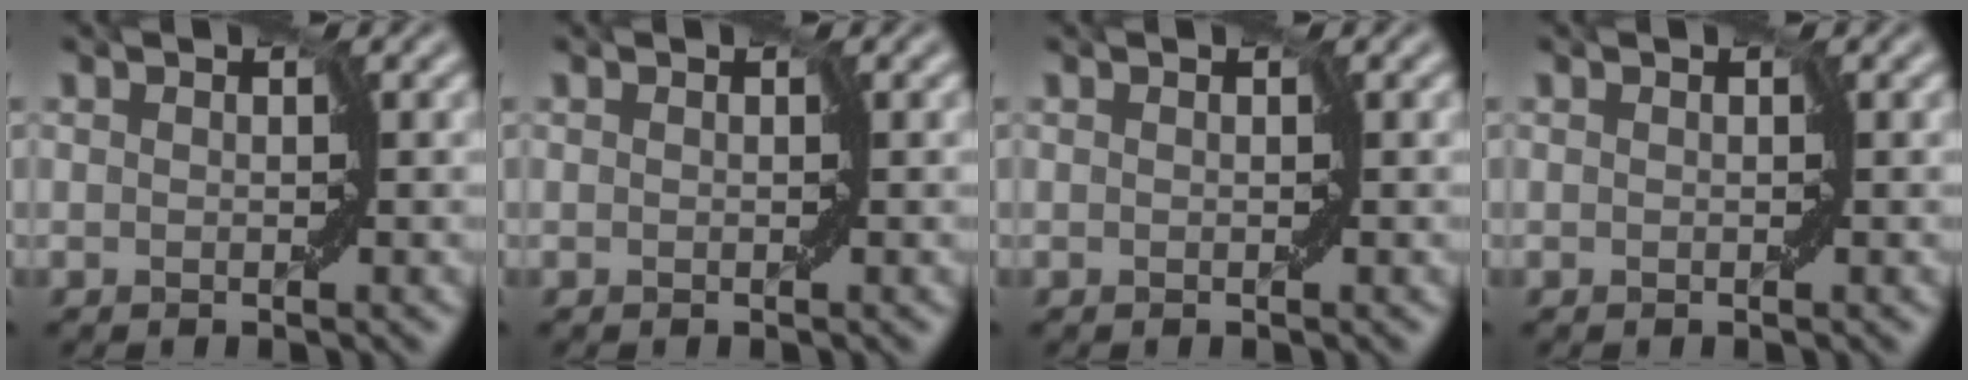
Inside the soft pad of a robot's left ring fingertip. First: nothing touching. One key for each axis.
{"total": 0.0}
{"total": 0.0}
{"total": 0.0}